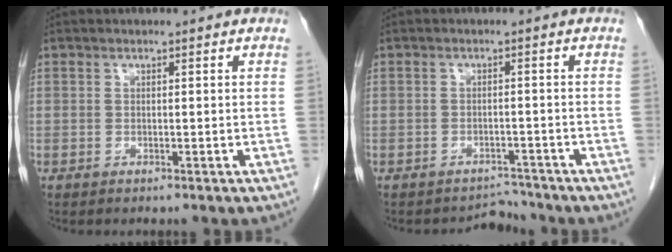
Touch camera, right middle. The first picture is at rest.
{"total": 2.5, "force": [-2.2, 0.5, -1.0], "torque": [0.014, 0.004, -0.029]}